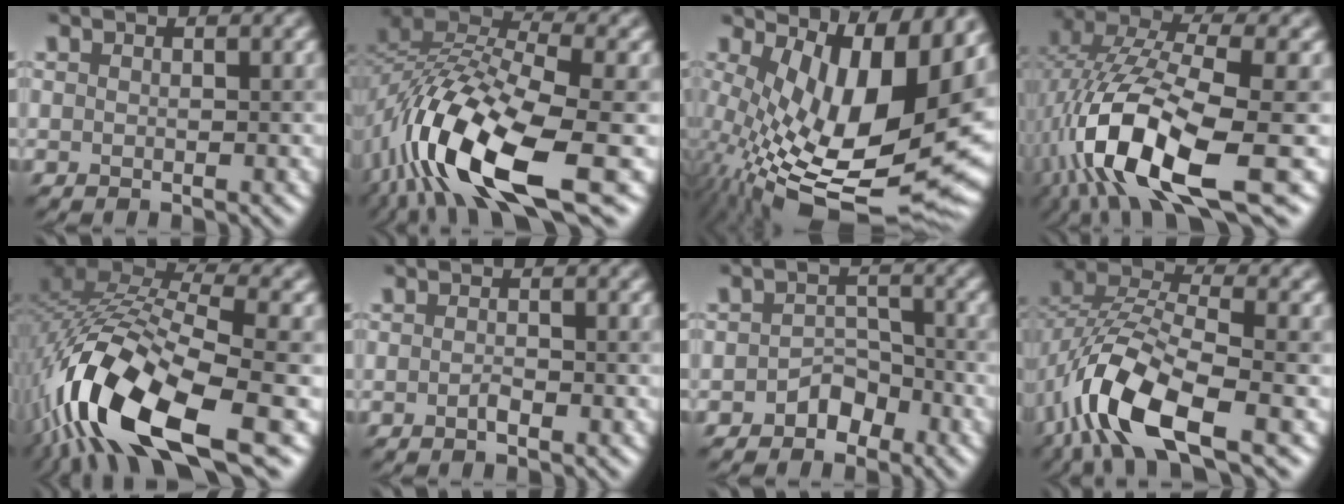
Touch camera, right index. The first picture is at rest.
{"total": 13.6, "force": [-6.0, 4.6, 11.3], "torque": [-0.220, -0.002, -0.114]}
{"total": 15.5, "force": [1.7, 6.8, 13.9], "torque": [-0.227, -0.020, 0.044]}
{"total": 13.1, "force": [-4.2, 4.7, 11.5], "torque": [-0.239, -0.007, -0.081]}
{"total": 15.1, "force": [-6.4, 5.7, 12.5], "torque": [-0.251, -0.001, -0.111]}
{"total": 1.0, "force": [-0.5, 0.3, 0.7], "torque": [-0.016, 0.001, -0.009]}
{"total": 2.4, "force": [-1.5, 1.7, 0.9], "torque": [-0.009, 0.010, -0.025]}
{"total": 10.1, "force": [-4.8, 4.1, 7.9], "torque": [-0.160, 0.007, -0.099]}